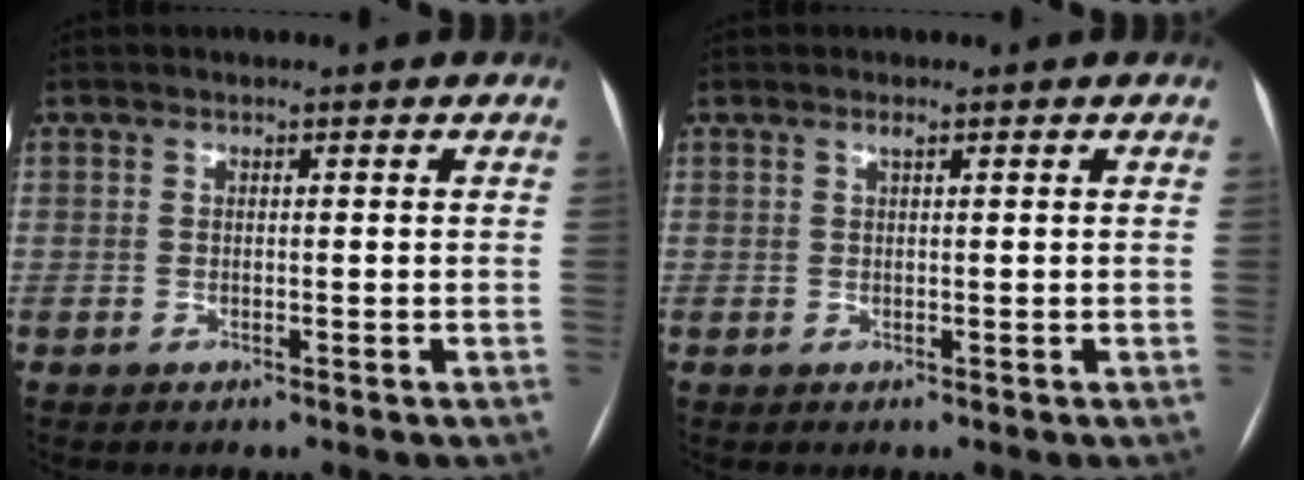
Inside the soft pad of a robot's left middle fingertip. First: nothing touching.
{"total": 0.7, "force": [0.4, 0.0, 0.6], "torque": [-0.014, 0.005, 0.010]}